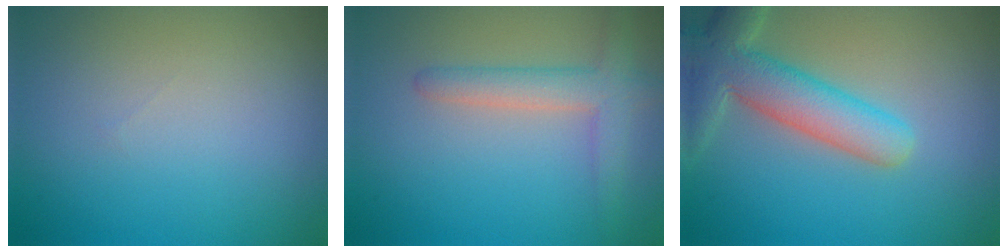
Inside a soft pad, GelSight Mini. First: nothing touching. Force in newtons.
{"total": 3.3, "press": 3.3, "slide": 0.2}
{"total": 6.8, "press": 6.7, "slide": 0.7}